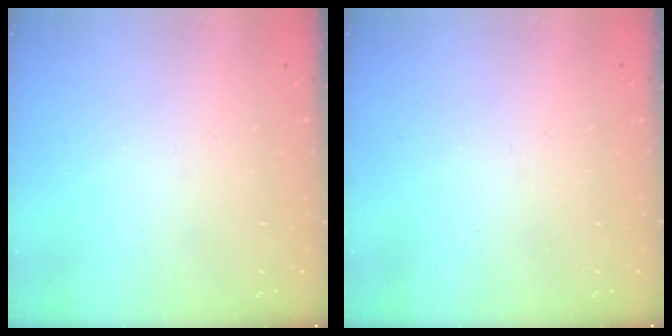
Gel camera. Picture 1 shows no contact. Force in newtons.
{"total": 0.0}